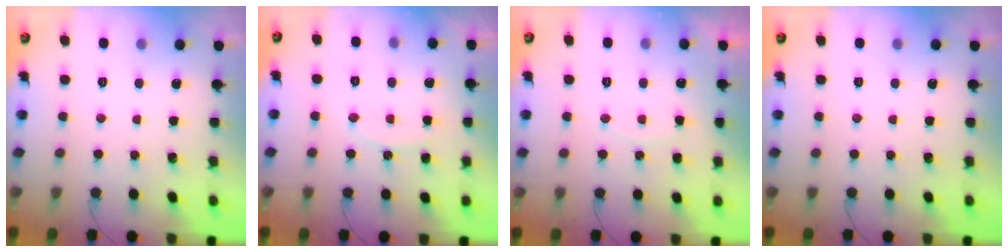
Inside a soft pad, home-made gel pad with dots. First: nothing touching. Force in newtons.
{"total": 7.7, "press": 7.6, "slide": 0.9}
{"total": 5.9, "press": 5.9, "slide": 0.6}
{"total": 0.0}